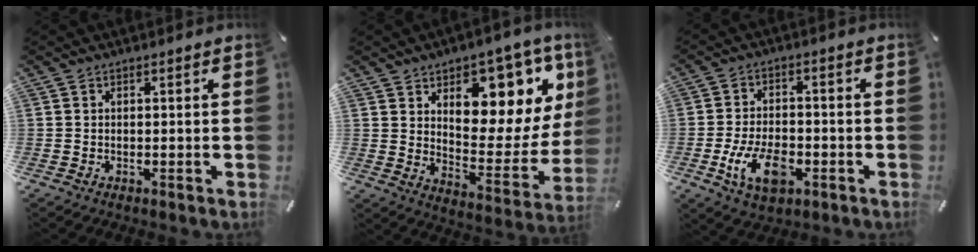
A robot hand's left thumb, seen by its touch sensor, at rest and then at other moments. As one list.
[{"total": 14.3, "force": [8.9, 8.0, 7.8], "torque": [-0.088, -0.089, 0.152]}, {"total": 10.9, "force": [-3.8, 6.3, 8.0], "torque": [-0.166, 0.001, -0.069]}]